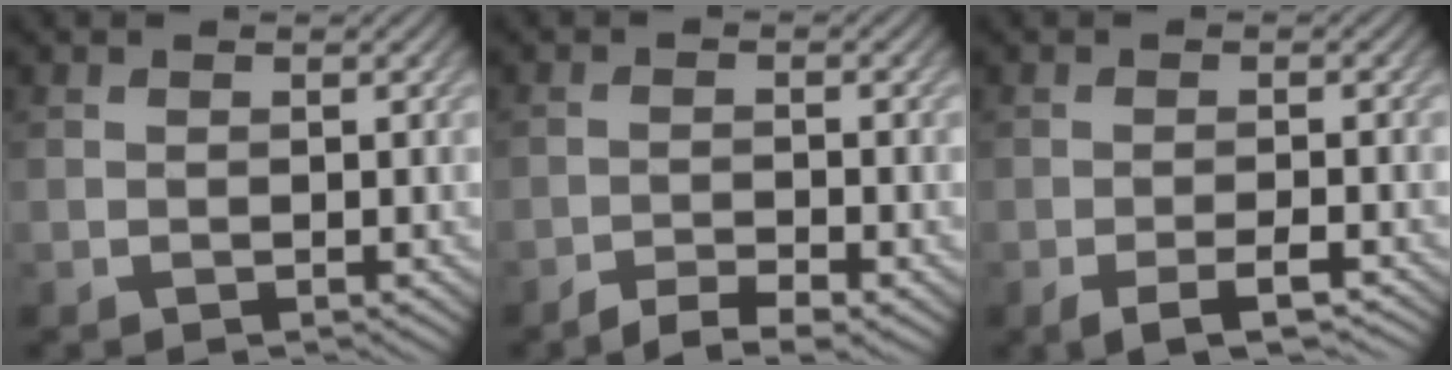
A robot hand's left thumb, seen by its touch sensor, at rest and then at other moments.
{"total": 3.4, "force": [-2.6, 0.5, 2.0], "torque": [-0.034, 0.002, -0.051]}
{"total": 3.8, "force": [-2.3, 0.8, 2.9], "torque": [-0.050, 0.002, -0.038]}